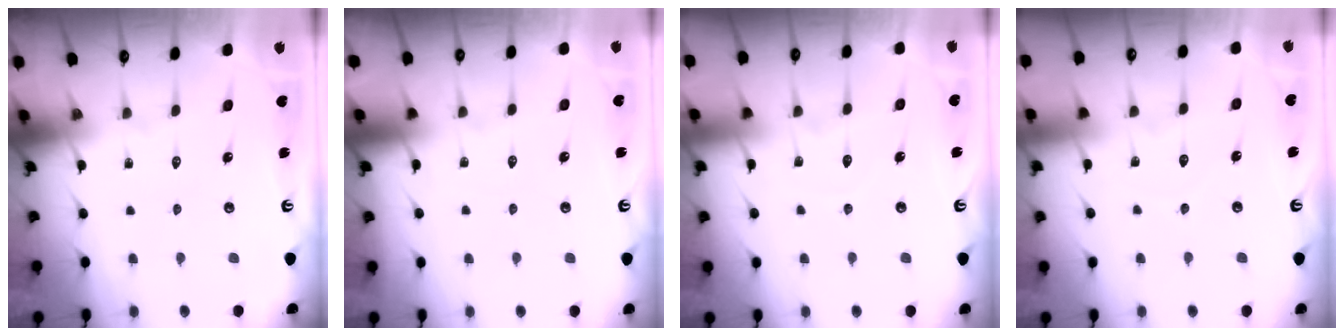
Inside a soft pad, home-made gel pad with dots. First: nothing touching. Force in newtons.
{"total": 4.8, "press": 4.7, "slide": 0.5}
{"total": 5.8, "press": 5.8, "slide": 0.5}
{"total": 3.4, "press": 3.4, "slide": 0.4}